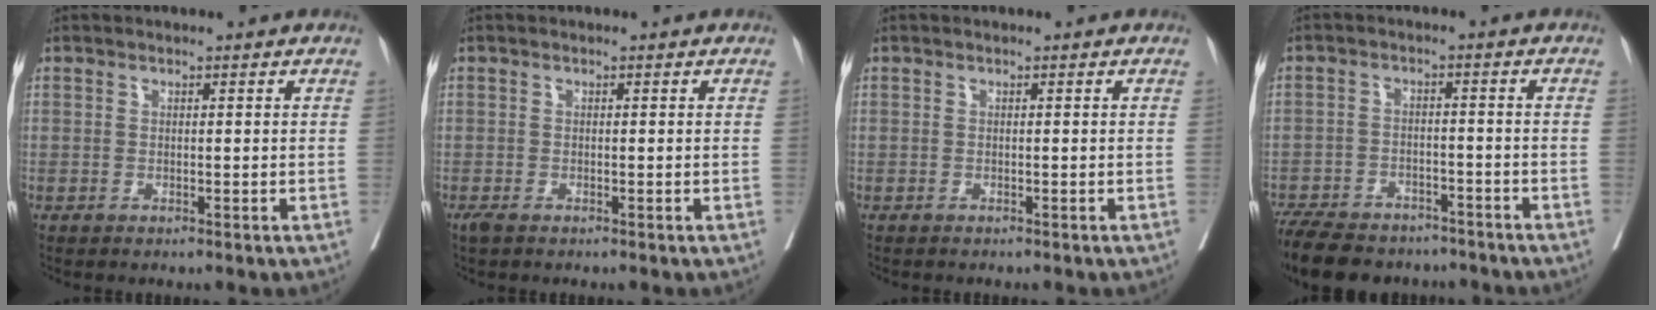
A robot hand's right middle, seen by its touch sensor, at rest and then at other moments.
{"total": 1.3, "force": [-0.9, 0.4, 0.8], "torque": [-0.018, -0.006, -0.016]}
{"total": 0.7, "force": [-0.6, 0.2, 0.2], "torque": [-0.004, -0.001, -0.011]}
{"total": 16.0, "force": [-13.4, 6.3, 6.2], "torque": [-0.148, -0.008, -0.192]}